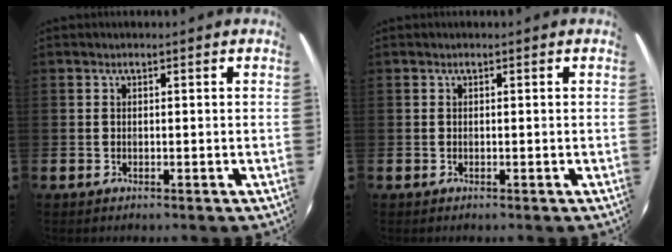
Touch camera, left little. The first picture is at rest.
{"total": 0.0}